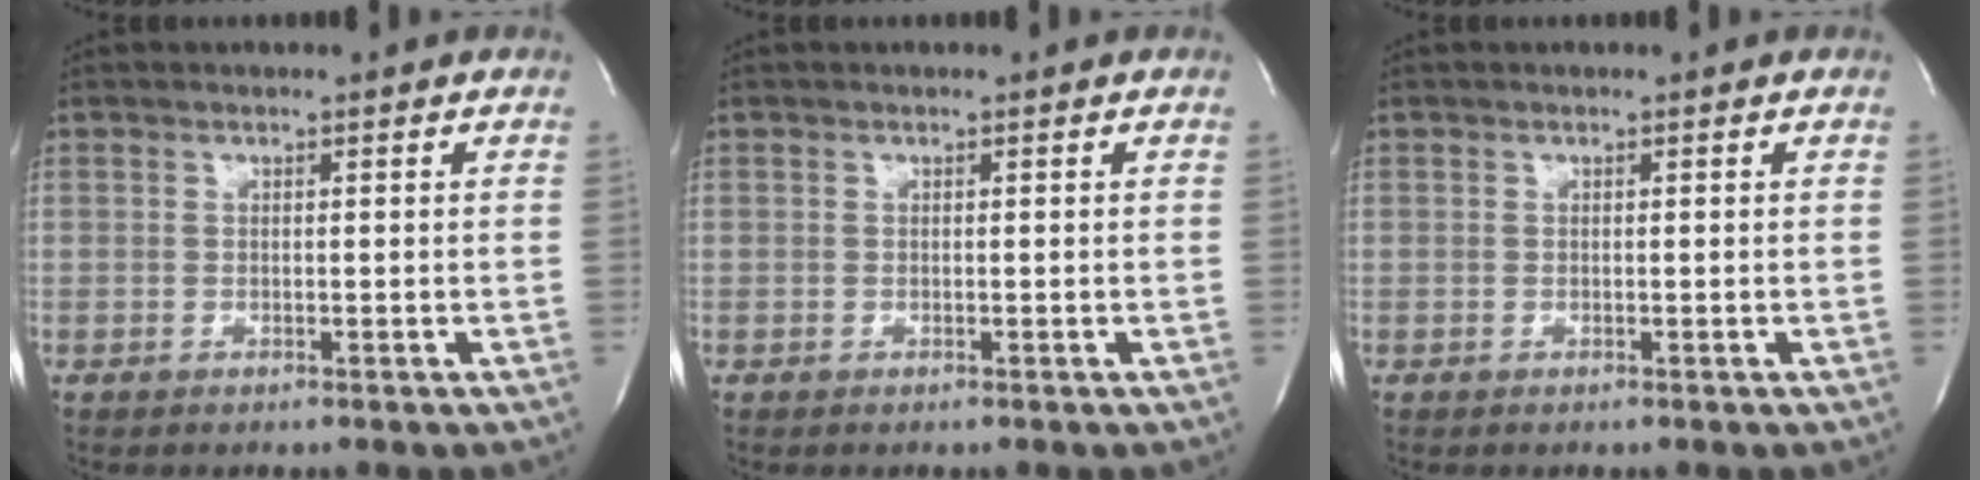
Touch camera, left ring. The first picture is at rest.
{"total": 0.0}
{"total": 0.0}